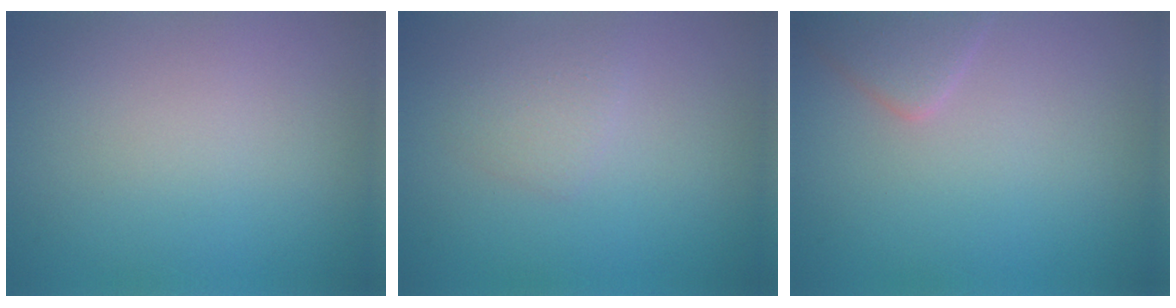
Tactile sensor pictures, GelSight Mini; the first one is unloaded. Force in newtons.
{"total": 1.5, "press": 1.5, "slide": 0.0}
{"total": 2.4, "press": 2.4, "slide": 0.1}